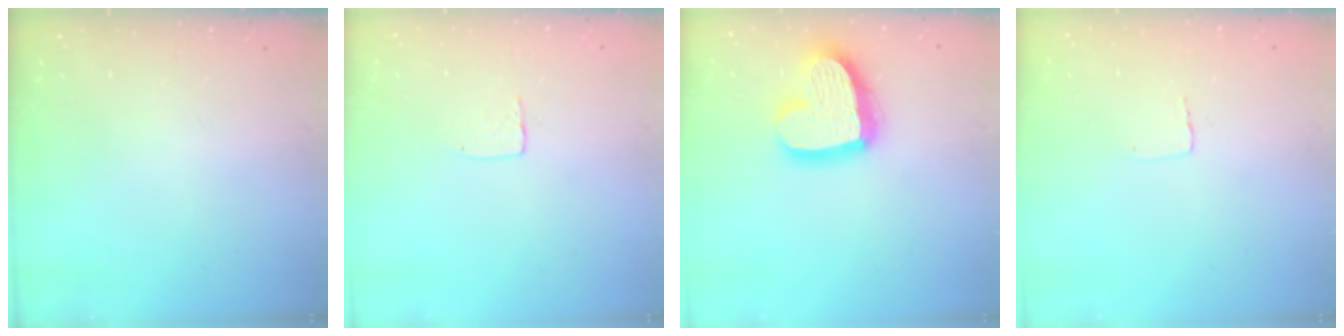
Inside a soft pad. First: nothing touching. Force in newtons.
{"total": 3.6, "press": 3.6, "slide": 0.2}
{"total": 19.3, "press": 19.3, "slide": 1.6}
{"total": 2.7, "press": 2.7, "slide": 0.1}